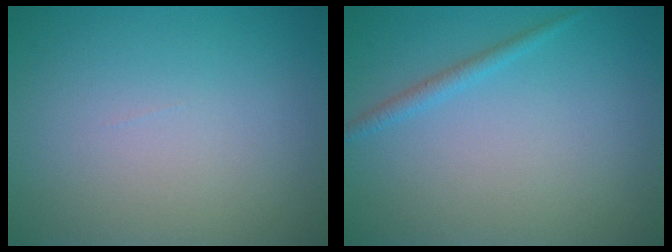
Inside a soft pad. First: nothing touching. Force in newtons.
{"total": 1.2, "press": 1.1, "slide": 0.1}